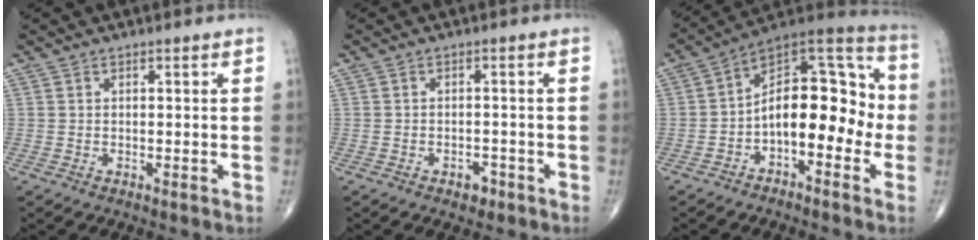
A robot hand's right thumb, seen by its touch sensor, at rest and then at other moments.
{"total": 2.3, "force": [-1.5, 1.4, 1.1], "torque": [-0.004, 0.008, -0.018]}
{"total": 16.2, "force": [-3.0, 8.7, 13.3], "torque": [-0.164, 0.068, -0.057]}